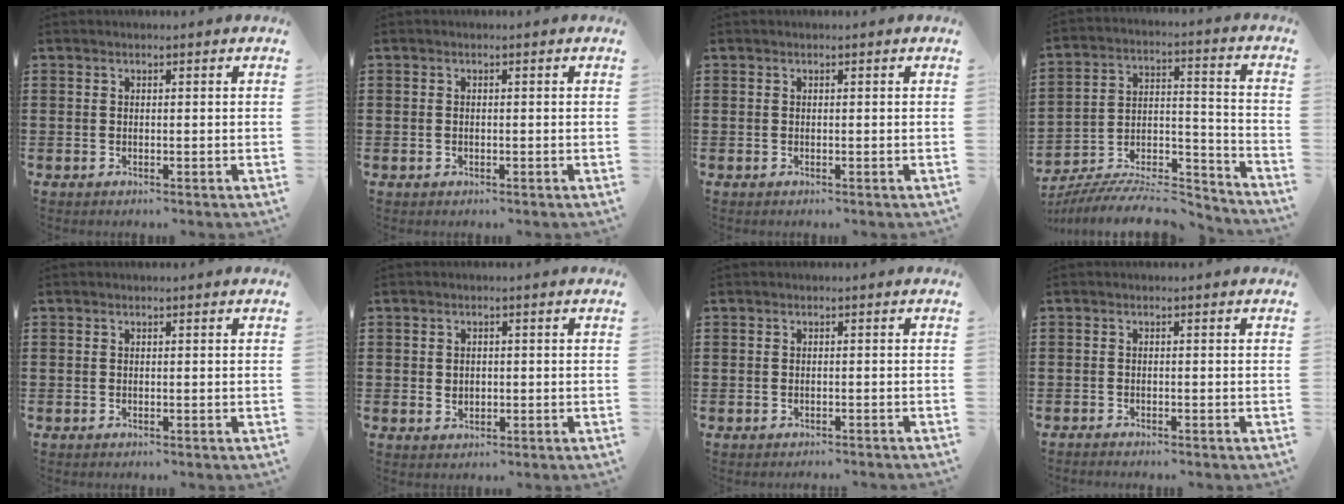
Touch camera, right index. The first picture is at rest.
{"total": 0.5, "force": [-0.1, 0.2, 0.5], "torque": [-0.013, -0.003, -0.002]}
{"total": 0.0}
{"total": 10.1, "force": [-9.5, 1.6, 3.0], "torque": [-0.043, 0.022, -0.184]}
{"total": 0.0}
{"total": 1.2, "force": [0.1, 1.0, 0.7], "torque": [-0.017, 0.004, 0.003]}
{"total": 0.7, "force": [-0.7, -0.1, 0.0], "torque": [-0.003, -0.003, -0.014]}
{"total": 0.8, "force": [-0.8, -0.2, 0.0], "torque": [-0.002, -0.003, -0.016]}